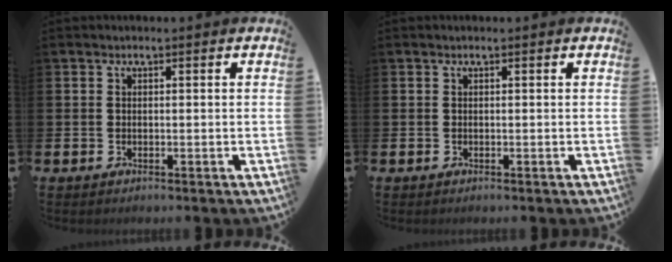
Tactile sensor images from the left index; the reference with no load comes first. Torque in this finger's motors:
{"motor_torque": [0.01, 0.00, 0.00, 0.00]}